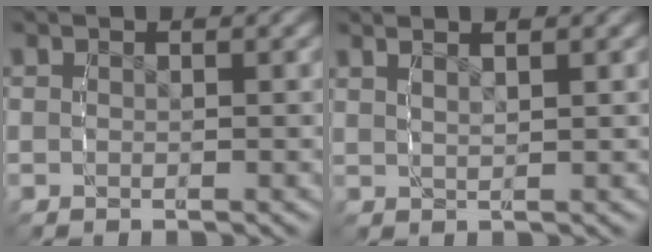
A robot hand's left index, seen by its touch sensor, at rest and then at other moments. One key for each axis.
{"total": 2.7, "fx": 1.9, "fy": 1.0, "fz": 1.7, "tx": -0.025, "ty": 0.010, "tz": 0.027}